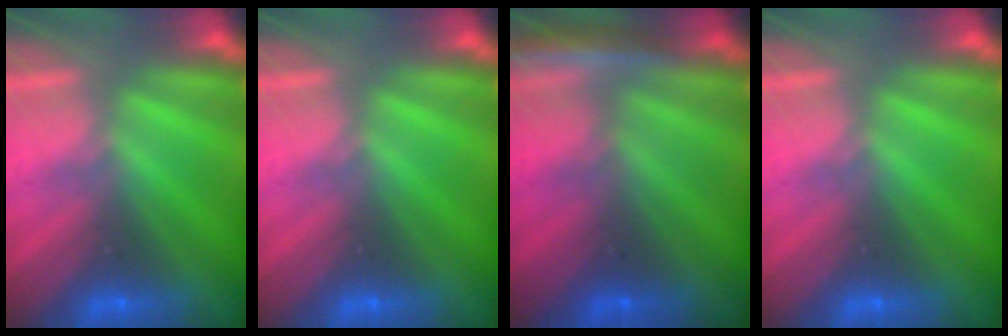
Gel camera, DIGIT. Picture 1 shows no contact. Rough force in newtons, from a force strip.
{"total": 0.0}
{"total": 2.0}
{"total": 0.0}